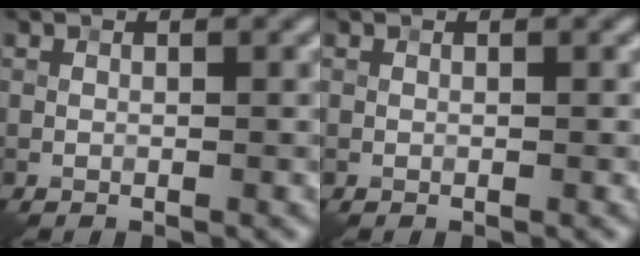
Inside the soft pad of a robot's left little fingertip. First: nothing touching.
{"total": 0.0}